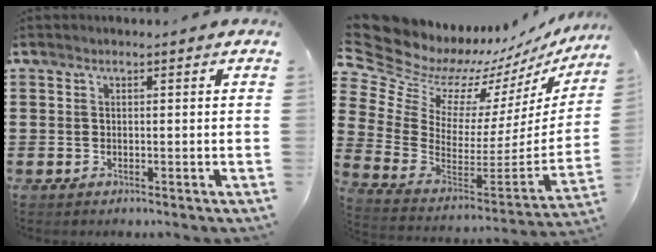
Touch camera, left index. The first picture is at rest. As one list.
[{"total": 8.4, "force": [7.2, 4.3, 0.8], "torque": [-0.080, -0.072, 0.124]}]